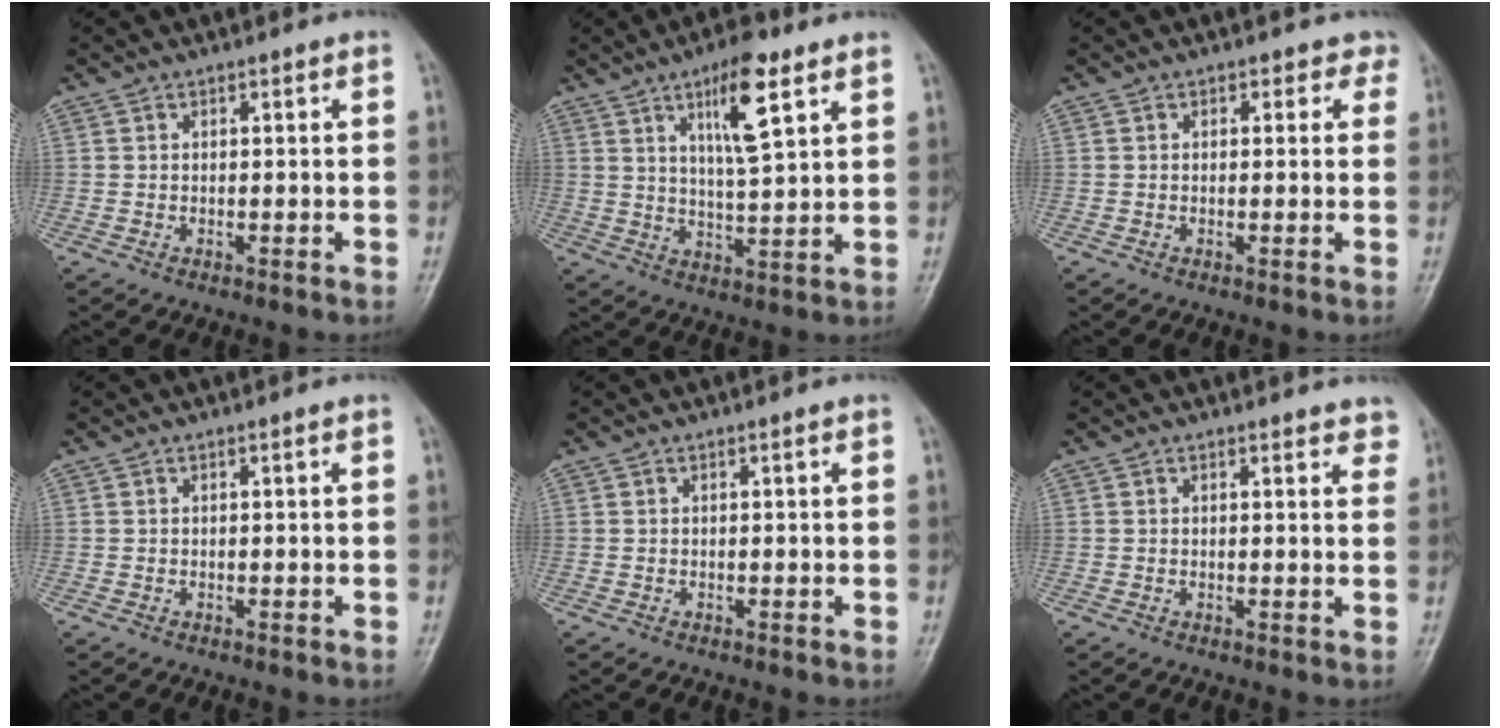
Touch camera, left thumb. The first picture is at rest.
{"total": 10.3, "force": [5.3, 2.5, 8.5], "torque": [-0.133, -0.030, 0.090]}
{"total": 2.2, "force": [1.2, 1.7, 0.6], "torque": [0.025, -0.002, 0.003]}
{"total": 0.0}
{"total": 0.0}
{"total": 3.2, "force": [2.8, 1.3, 0.9], "torque": [0.017, -0.012, 0.018]}